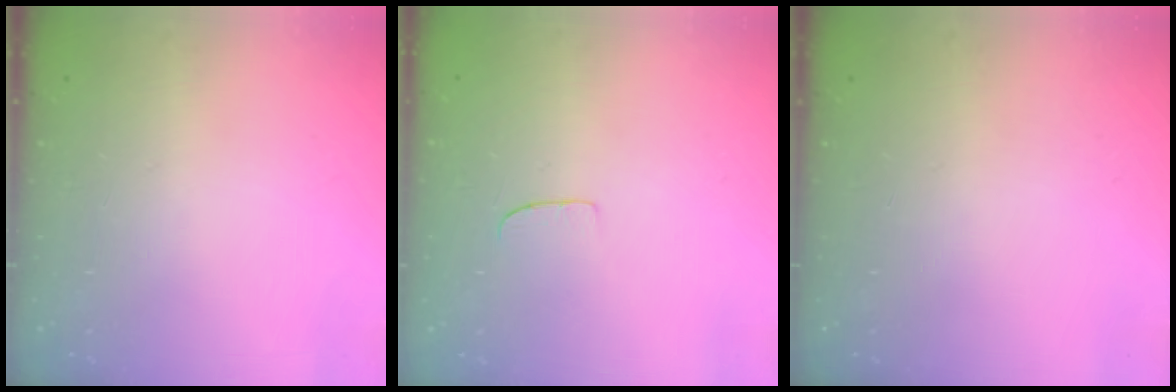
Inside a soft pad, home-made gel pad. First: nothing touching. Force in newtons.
{"total": 5.4, "press": 5.4, "slide": 0.4}
{"total": 0.0}